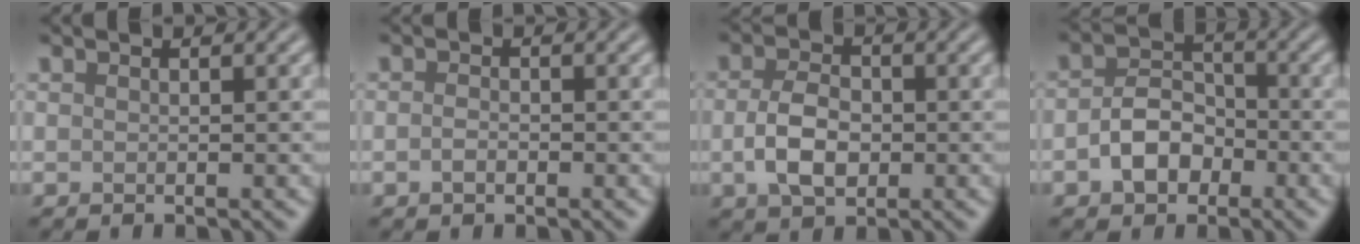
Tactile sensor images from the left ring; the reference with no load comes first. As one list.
[{"total": 1.1, "force": [-0.5, 0.7, 0.7], "torque": [-0.016, 0.000, -0.012]}, {"total": 4.3, "force": [-0.6, 2.8, 3.3], "torque": [-0.067, 0.000, -0.013]}, {"total": 4.1, "force": [-1.5, 2.9, 2.4], "torque": [-0.041, 0.005, -0.031]}]